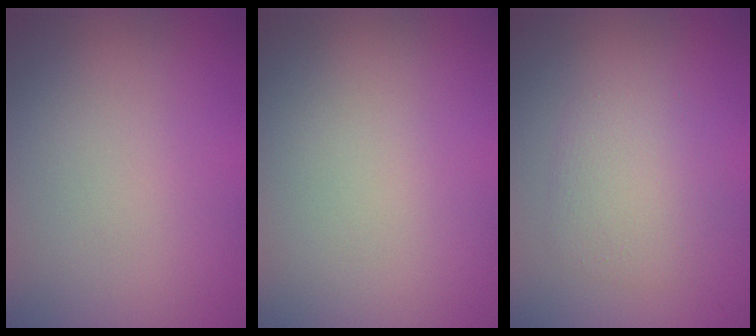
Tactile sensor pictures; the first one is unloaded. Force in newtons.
{"total": 0.0}
{"total": 2.9, "press": 2.9, "slide": 0.1}